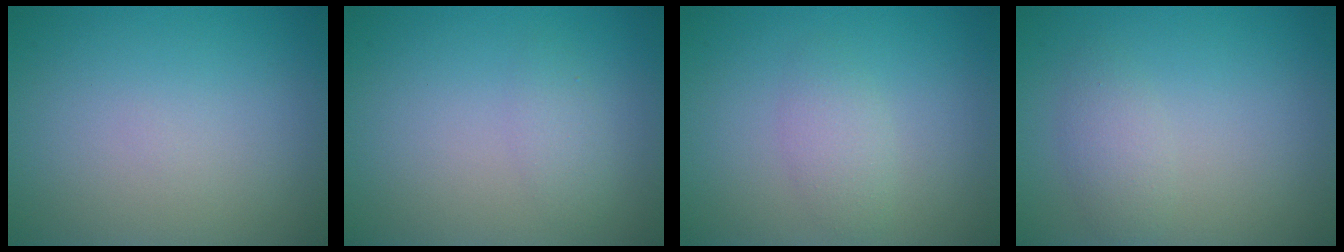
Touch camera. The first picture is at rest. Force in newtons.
{"total": 1.3, "press": 1.3, "slide": 0.0}
{"total": 1.9, "press": 1.9, "slide": 0.0}
{"total": 1.9, "press": 1.9, "slide": 0.1}